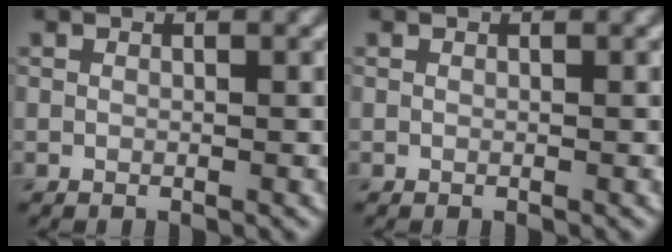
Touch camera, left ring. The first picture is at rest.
{"total": 0.0}